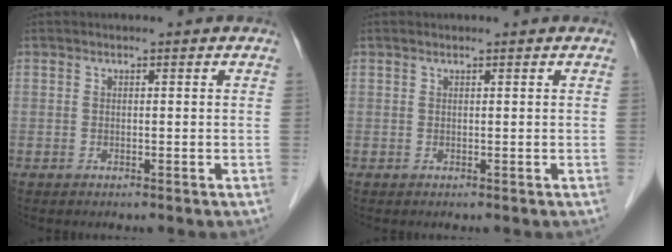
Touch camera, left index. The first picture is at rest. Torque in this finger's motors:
{"motor_torque": [-0.13, -0.08, -0.07, -0.01]}